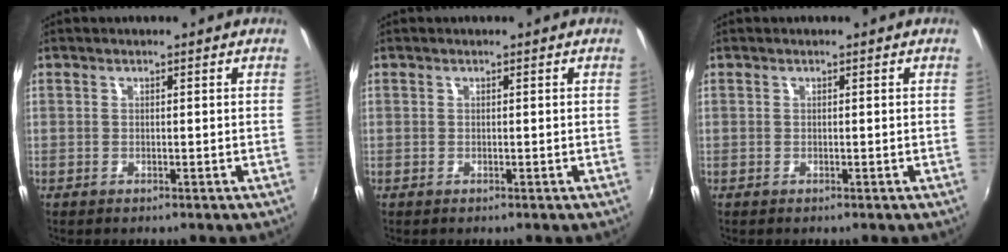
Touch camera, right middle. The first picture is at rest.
{"total": 0.0}
{"total": 0.0}